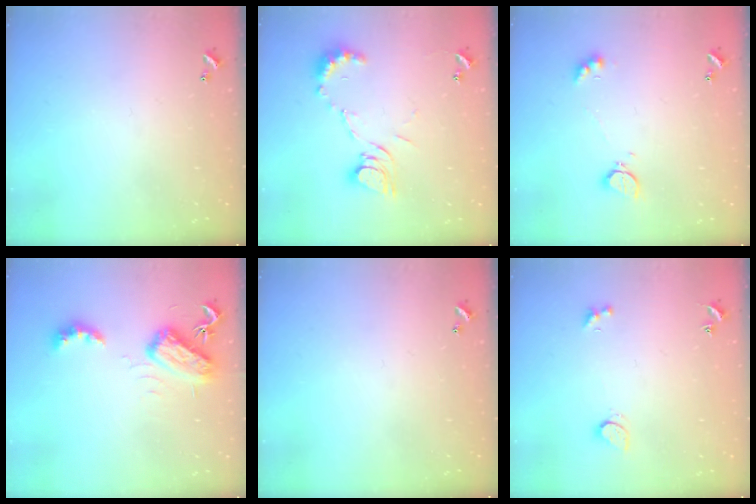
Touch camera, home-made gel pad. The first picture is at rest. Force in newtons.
{"total": 9.5, "press": 9.4, "slide": 0.9}
{"total": 4.2, "press": 4.1, "slide": 0.8}
{"total": 6.9, "press": 6.9, "slide": 0.1}
{"total": 0.0}
{"total": 1.8, "press": 1.7, "slide": 0.6}